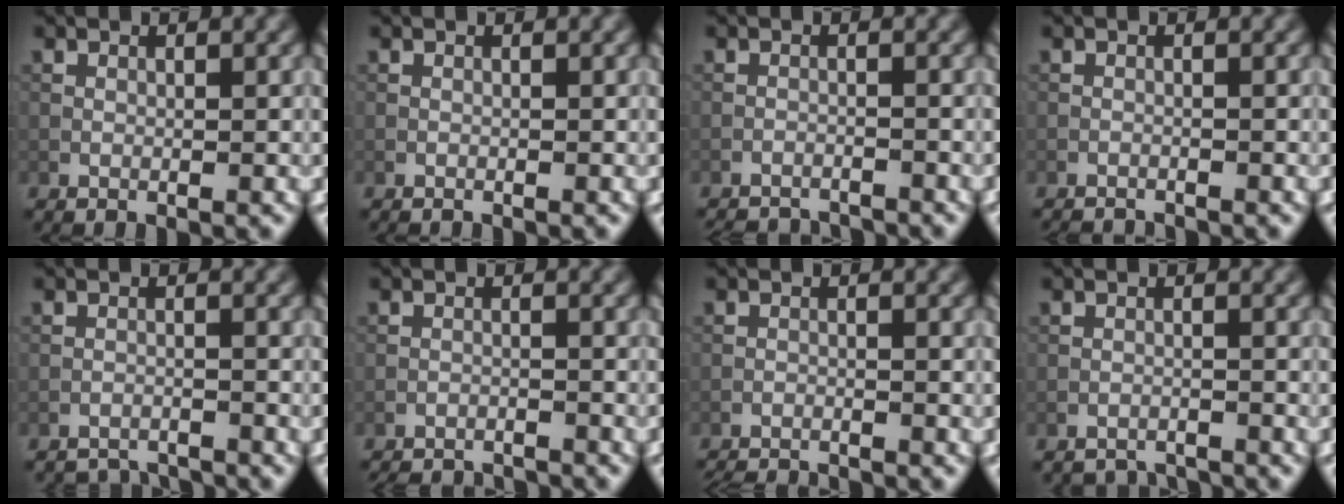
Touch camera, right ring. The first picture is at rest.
{"total": 0.8, "force": [-0.8, 0.1, 0.1], "torque": [0.004, -0.001, -0.012]}
{"total": 6.6, "force": [-6.4, 1.0, 0.9], "torque": [-0.012, -0.008, -0.091]}
{"total": 2.9, "force": [-2.8, 0.3, 0.5], "torque": [-0.014, -0.008, -0.044]}
{"total": 4.4, "force": [-4.4, 0.5, 0.2], "torque": [-0.007, -0.006, -0.064]}
{"total": 7.5, "force": [-7.3, 1.2, 1.0], "torque": [-0.010, -0.004, -0.102]}
{"total": 6.0, "force": [-5.8, 0.8, 1.0], "torque": [-0.018, -0.014, -0.084]}
{"total": 4.0, "force": [-4.0, 0.4, 0.2], "torque": [-0.005, -0.006, -0.058]}